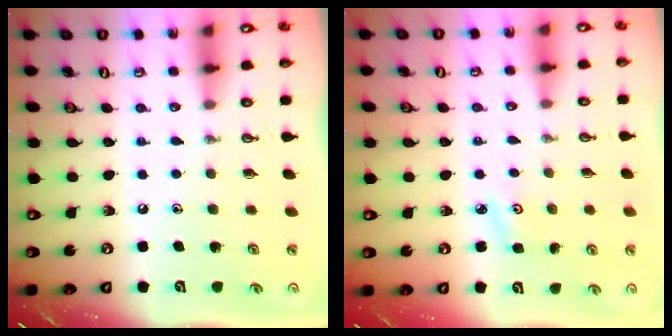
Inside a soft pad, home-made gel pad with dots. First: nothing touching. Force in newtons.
{"total": 3.0, "press": 3.0, "slide": 0.3}